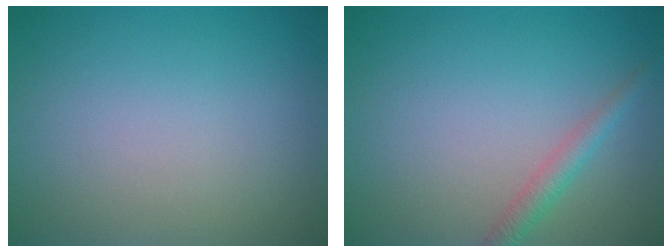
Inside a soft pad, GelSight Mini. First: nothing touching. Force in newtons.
{"total": 1.9, "press": 1.9, "slide": 0.0}